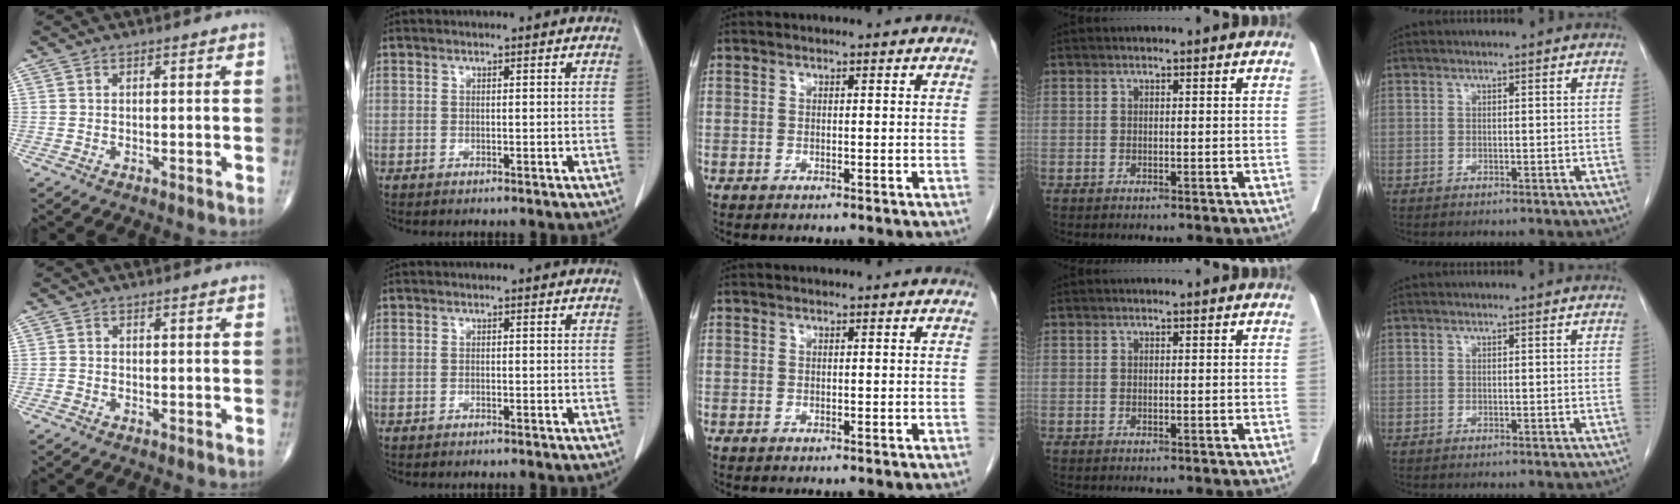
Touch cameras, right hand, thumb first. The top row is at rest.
{"thumb": {"total": 0.6, "force": [-0.3, 0.5, 0.2], "torque": [-0.001, 0.002, -0.009]}}